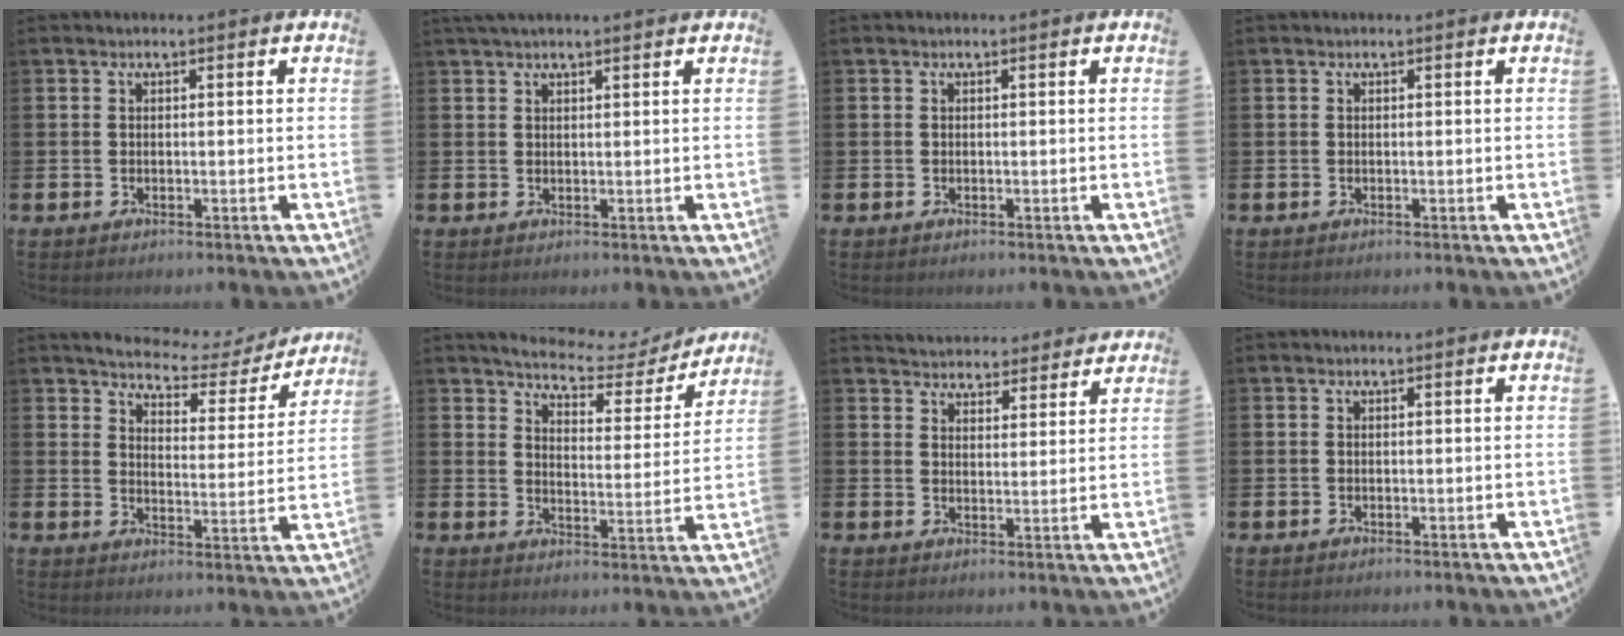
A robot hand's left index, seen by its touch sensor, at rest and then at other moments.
{"total": 1.8, "force": [1.5, 0.3, 0.8], "torque": [-0.017, 0.004, 0.028]}
{"total": 0.0}
{"total": 0.0}
{"total": 4.2, "force": [3.9, 1.5, 0.8], "torque": [-0.034, -0.034, 0.056]}
{"total": 4.9, "force": [4.5, 1.4, 1.2], "torque": [-0.040, -0.038, 0.070]}
{"total": 4.5, "force": [4.4, 0.9, -0.3], "torque": [-0.009, -0.029, 0.078]}
{"total": 0.0}